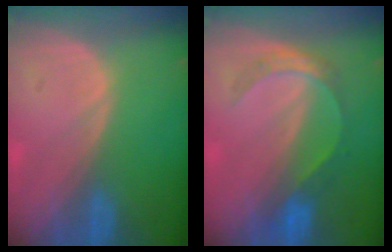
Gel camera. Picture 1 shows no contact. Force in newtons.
{"total": 5.0, "press": 4.8, "slide": 1.2}